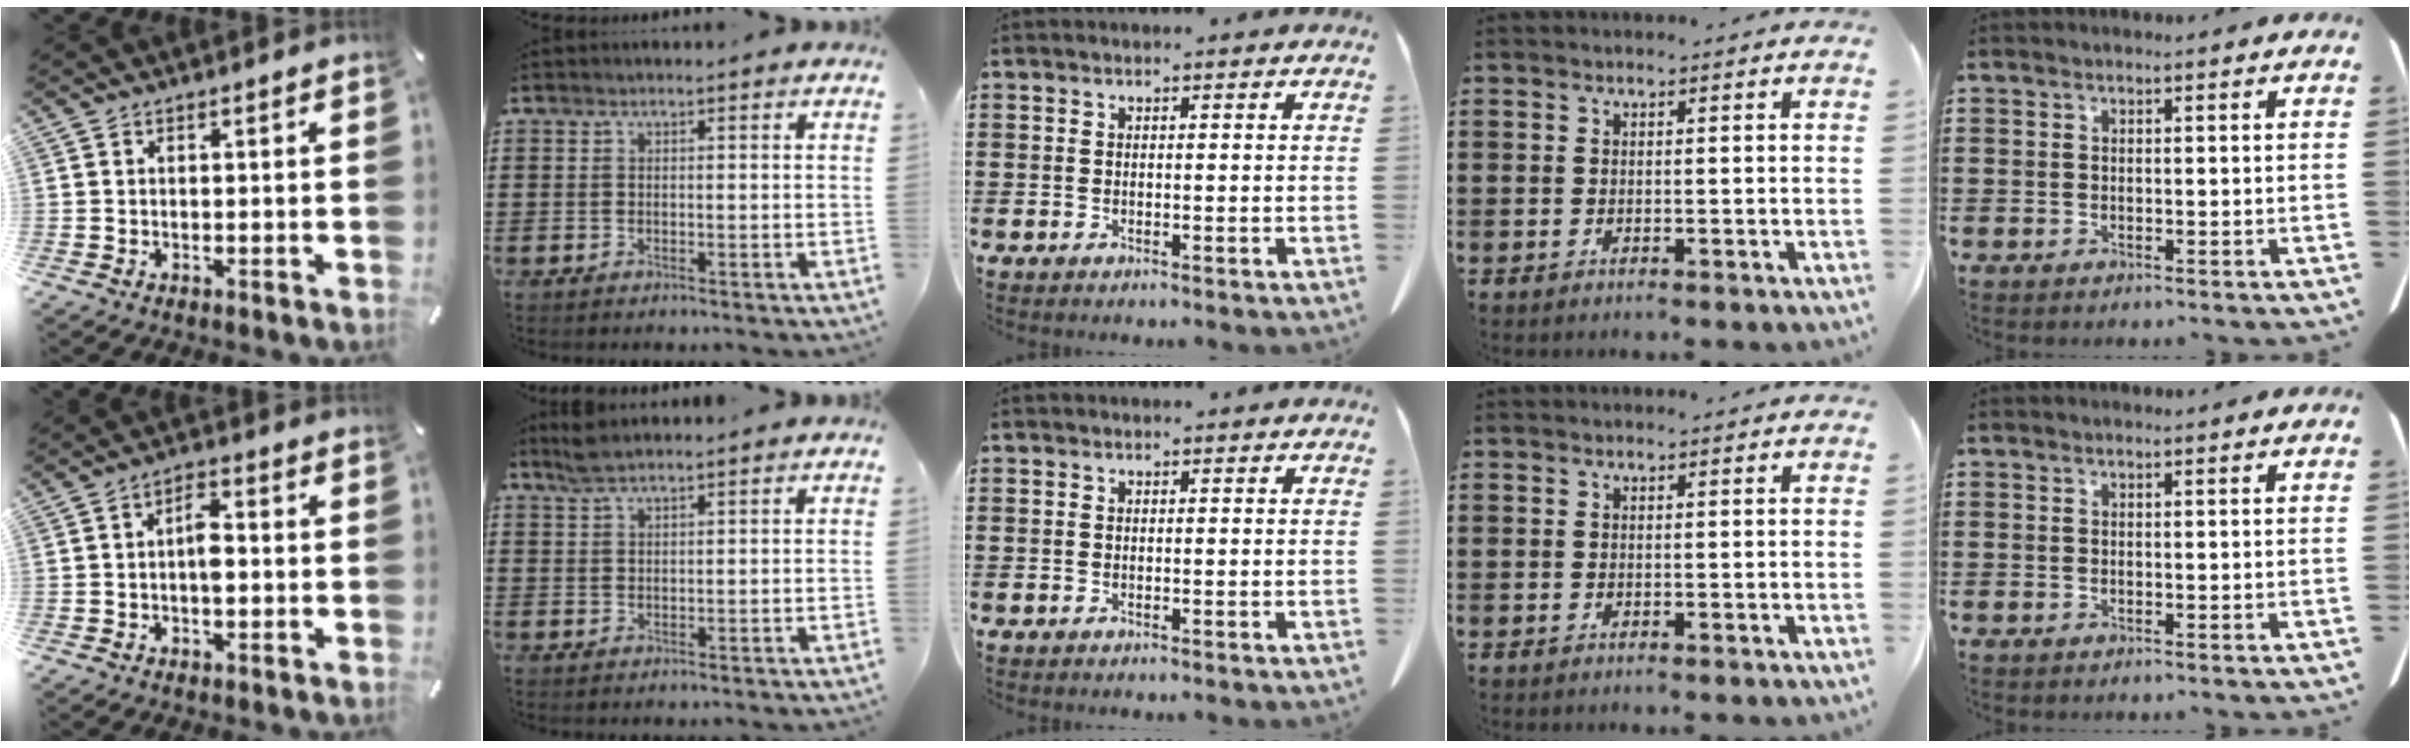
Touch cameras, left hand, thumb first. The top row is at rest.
{"thumb": {"total": 4.9, "force": [-0.6, 2.6, 4.1], "torque": [-0.058, 0.004, -0.014]}, "index": {"total": 2.9, "force": [2.4, 0.7, 1.5], "torque": [-0.035, 0.004, 0.045]}}